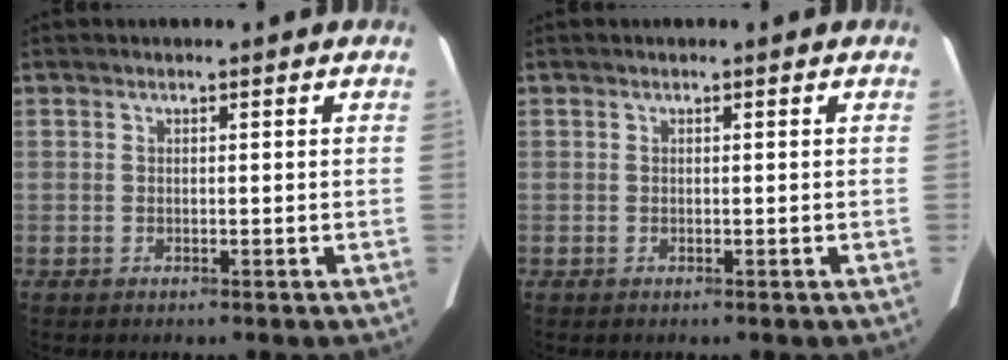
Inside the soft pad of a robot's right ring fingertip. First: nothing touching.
{"total": 0.0}